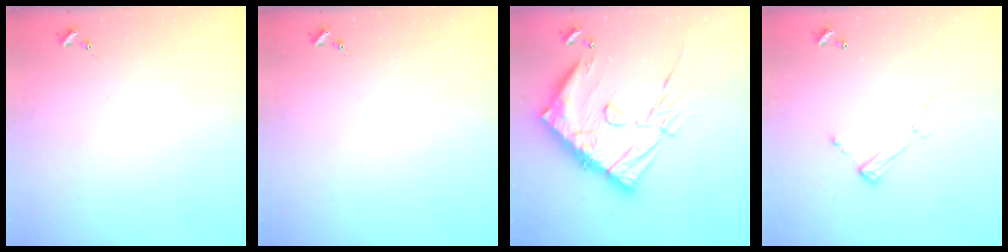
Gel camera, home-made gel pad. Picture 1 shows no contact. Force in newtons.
{"total": 0.0}
{"total": 22.5, "press": 22.4, "slide": 2.1}
{"total": 6.9, "press": 6.9, "slide": 0.4}